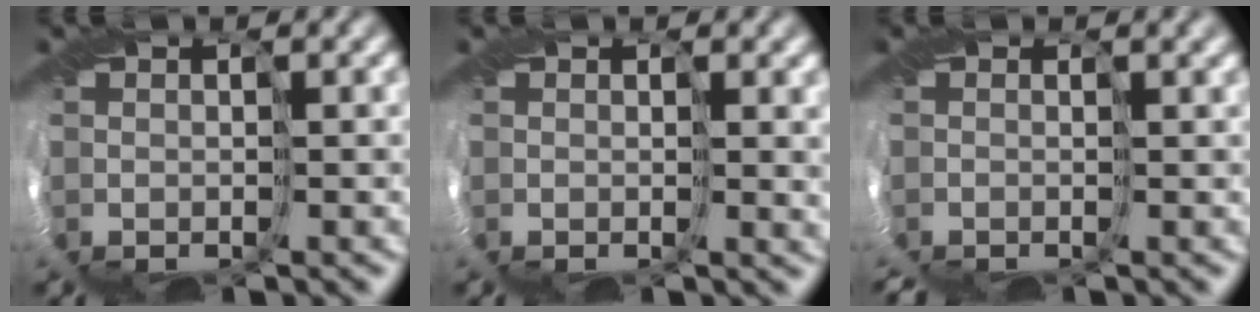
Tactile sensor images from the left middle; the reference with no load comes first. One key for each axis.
{"total": 2.2, "fx": 0.7, "fy": 0.8, "fz": 2.0, "tx": -0.031, "ty": 0.003, "tz": 0.015}
{"total": 2.0, "fx": -1.5, "fy": -1.1, "fz": -0.8, "tx": 0.008, "ty": -0.017, "tz": -0.008}